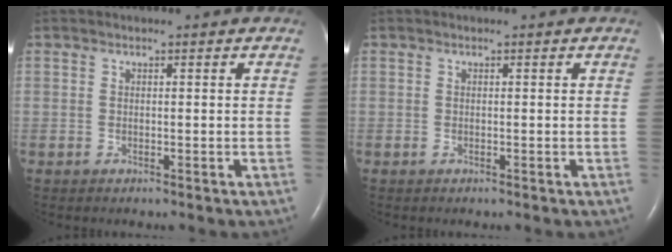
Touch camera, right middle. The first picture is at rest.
{"total": 0.0}